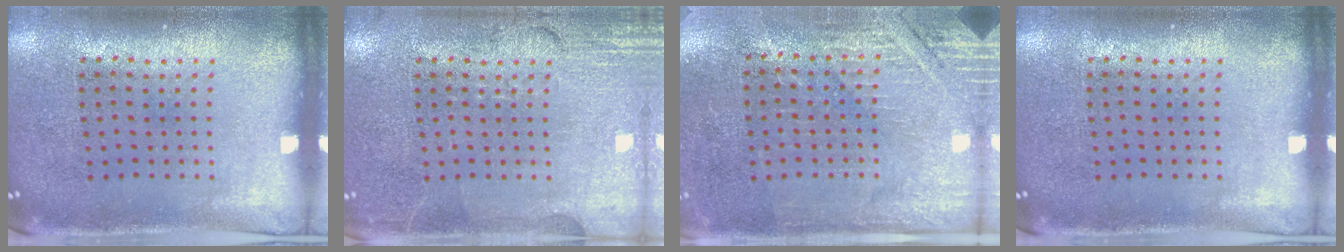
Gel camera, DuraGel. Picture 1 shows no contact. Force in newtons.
{"total": 4.0, "press": 4.0, "slide": 0.5}
{"total": 2.8, "press": 2.7, "slide": 0.9}
{"total": 0.0}